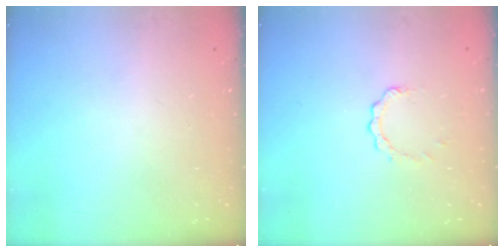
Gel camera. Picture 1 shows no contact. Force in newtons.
{"total": 2.7, "press": 2.7, "slide": 0.3}